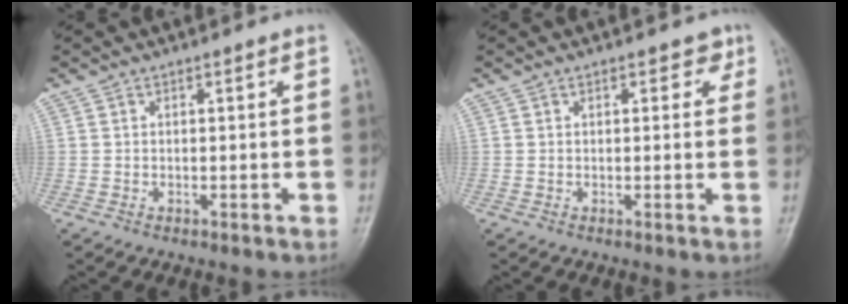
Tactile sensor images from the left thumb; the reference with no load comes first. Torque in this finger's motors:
{"motor_torque": [0.06, -0.06, -0.50, 0.01, 0.06]}